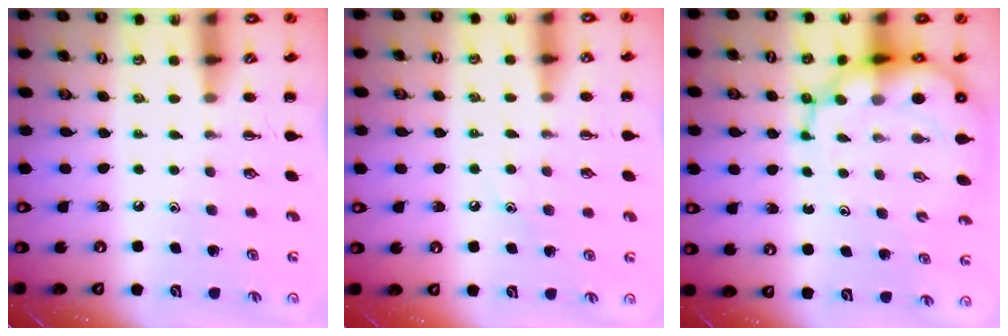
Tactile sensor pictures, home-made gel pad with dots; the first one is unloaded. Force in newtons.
{"total": 7.4, "press": 7.2, "slide": 1.9}
{"total": 10.7, "press": 10.3, "slide": 2.8}